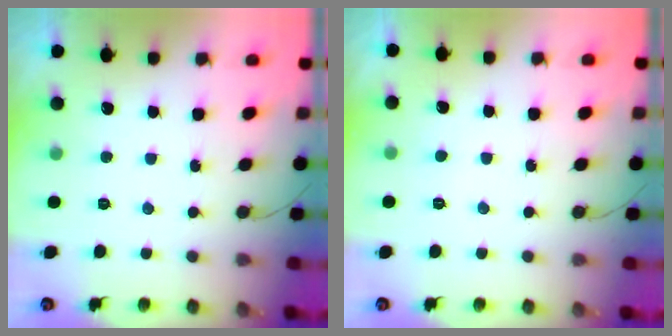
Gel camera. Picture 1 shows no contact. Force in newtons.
{"total": 2.9, "press": 2.9, "slide": 0.5}